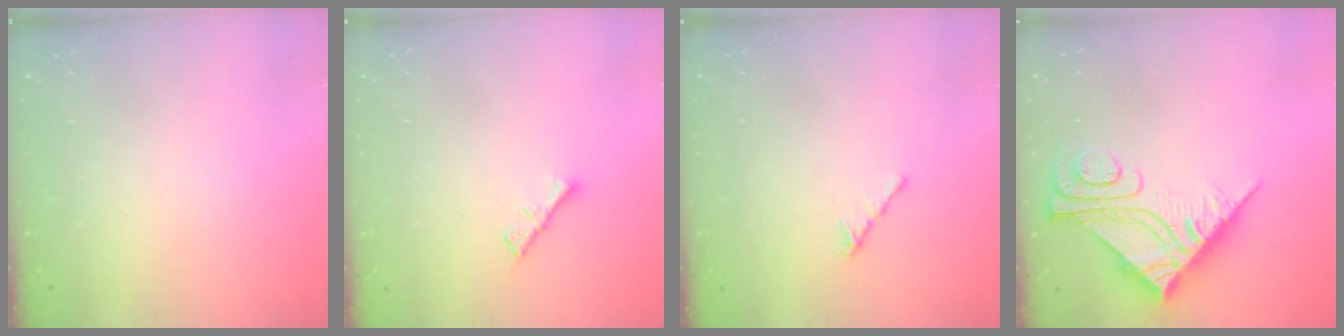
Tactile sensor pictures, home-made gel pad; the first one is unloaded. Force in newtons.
{"total": 2.3, "press": 2.2, "slide": 0.4}
{"total": 1.7, "press": 1.6, "slide": 0.5}
{"total": 9.7, "press": 9.7, "slide": 0.9}